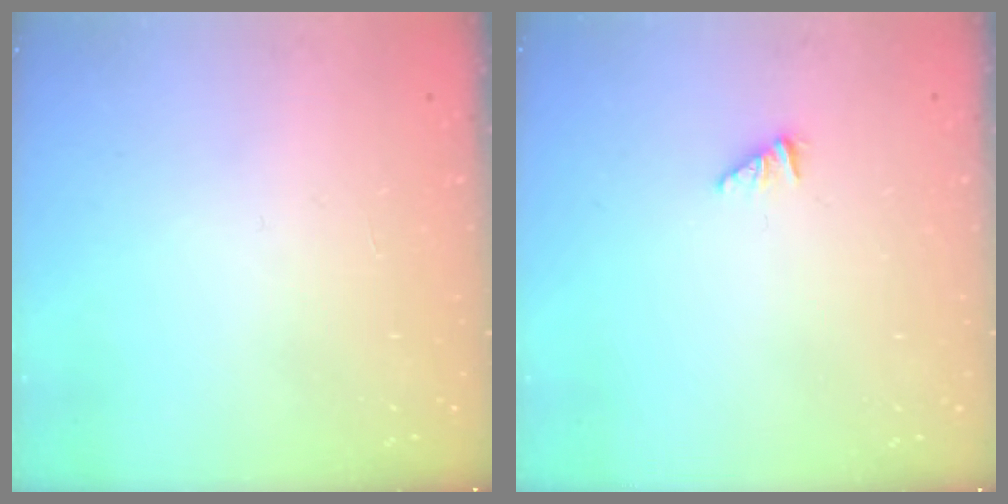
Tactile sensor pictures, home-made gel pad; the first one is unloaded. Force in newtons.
{"total": 0.8, "press": 0.8, "slide": 0.2}